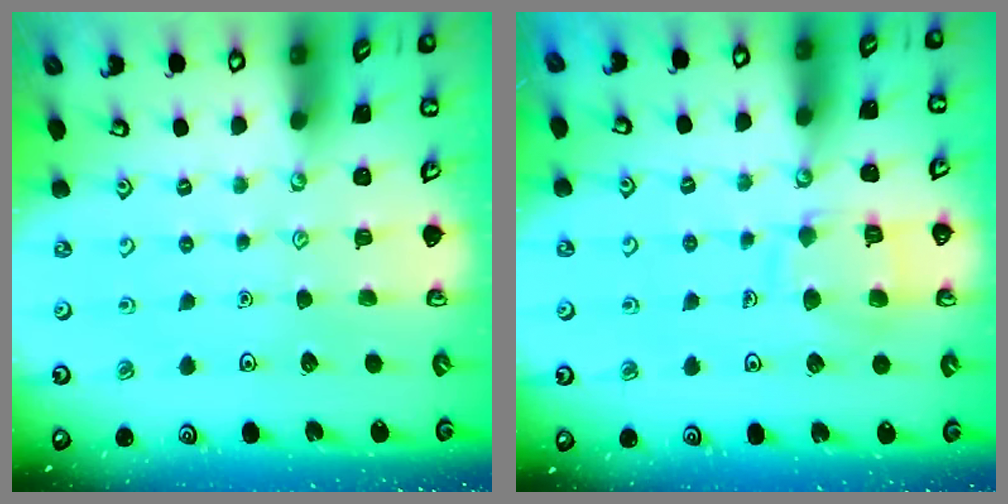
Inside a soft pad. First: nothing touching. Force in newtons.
{"total": 9.9, "press": 9.9, "slide": 0.9}